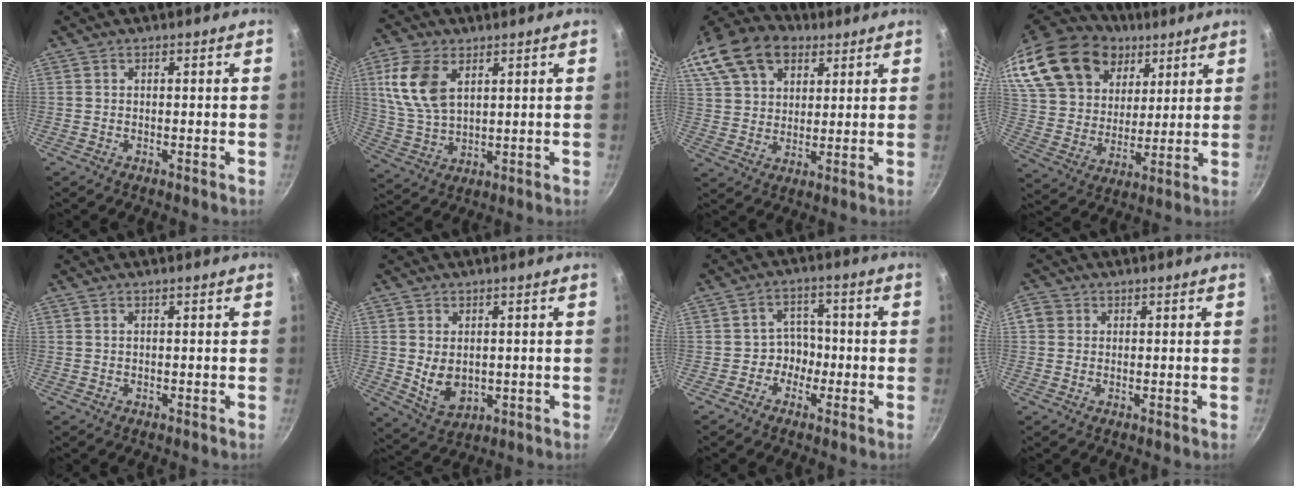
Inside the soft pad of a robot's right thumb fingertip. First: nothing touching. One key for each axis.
{"total": 11.9, "fx": 4.3, "fy": 7.0, "fz": 8.6, "tx": -0.169, "ty": -0.011, "tz": 0.093}
{"total": 25.0, "fx": 13.1, "fy": 16.7, "fz": 13.2, "tx": -0.303, "ty": 0.040, "tz": 0.235}
{"total": 29.4, "fx": 15.7, "fy": 19.8, "fz": 15.1, "tx": -0.310, "ty": -0.001, "tz": 0.294}
{"total": 0.0}
{"total": 7.1, "fx": 0.3, "fy": 5.0, "fz": 5.0, "tx": -0.077, "ty": -0.015, "tz": 0.021}
{"total": 4.5, "fx": -1.7, "fy": 4.0, "fz": 1.2, "tx": 0.026, "ty": 0.027, "tz": -0.030}
{"total": 2.9, "fx": 0.5, "fy": 2.6, "fz": 1.0, "tx": -0.003, "ty": 0.004, "tz": 0.003}